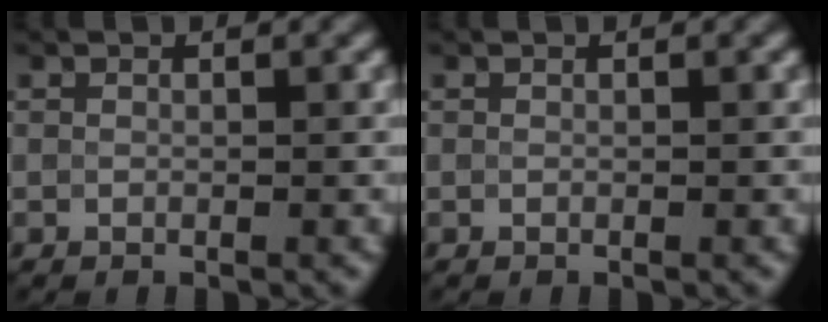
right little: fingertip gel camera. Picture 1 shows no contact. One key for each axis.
{"total": 0.0}